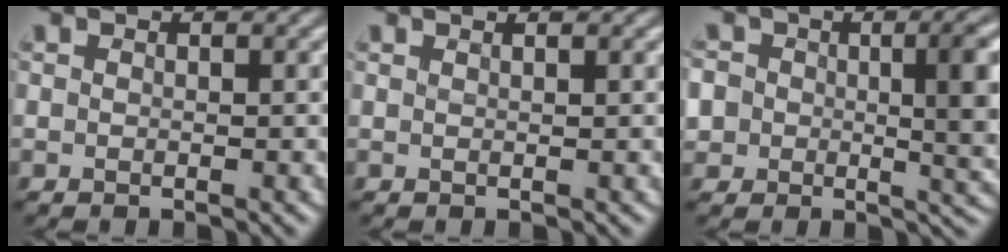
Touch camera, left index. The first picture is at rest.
{"total": 1.4, "force": [1.0, 0.5, 0.9], "torque": [0.001, -0.001, -0.003]}
{"total": 8.0, "force": [0.4, 5.0, 6.3], "torque": [-0.091, -0.010, 0.011]}